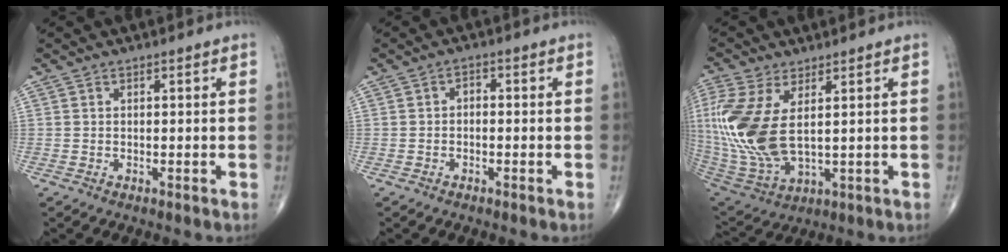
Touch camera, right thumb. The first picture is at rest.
{"total": 1.6, "force": [-0.4, 1.0, 1.1], "torque": [-0.009, 0.012, -0.014]}
{"total": 17.5, "force": [2.7, 8.5, 15.0], "torque": [-0.356, -0.020, 0.068]}